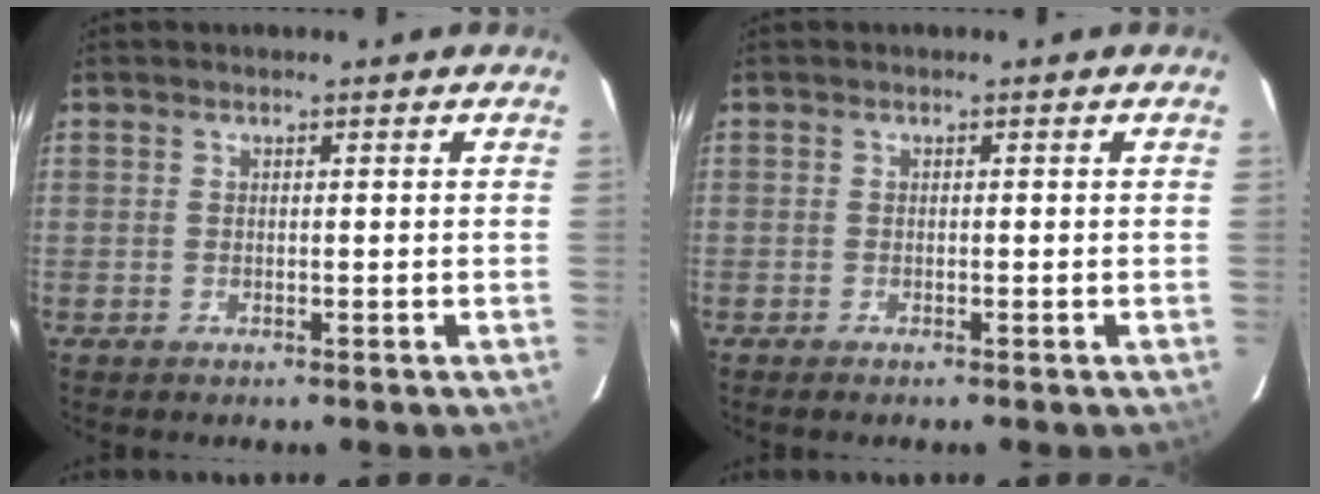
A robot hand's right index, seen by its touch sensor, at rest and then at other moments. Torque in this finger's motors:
{"motor_torque": [-0.04, 0.02, 0.08, 0.01]}